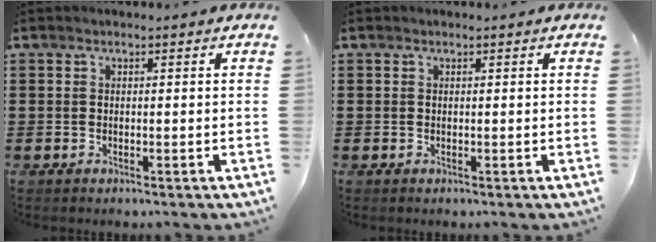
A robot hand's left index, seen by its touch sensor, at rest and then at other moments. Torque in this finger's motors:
{"motor_torque": [0.01, 0.01, 0.02, 0.00]}